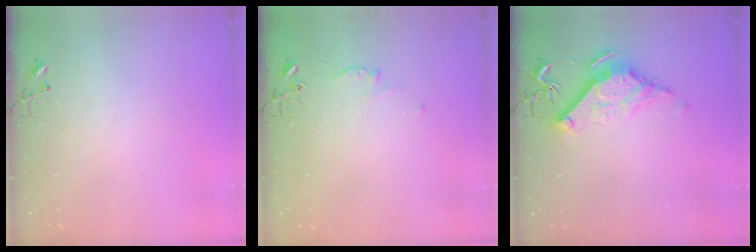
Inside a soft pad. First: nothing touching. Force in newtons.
{"total": 4.8, "press": 4.7, "slide": 0.6}
{"total": 10.8, "press": 10.8, "slide": 0.3}